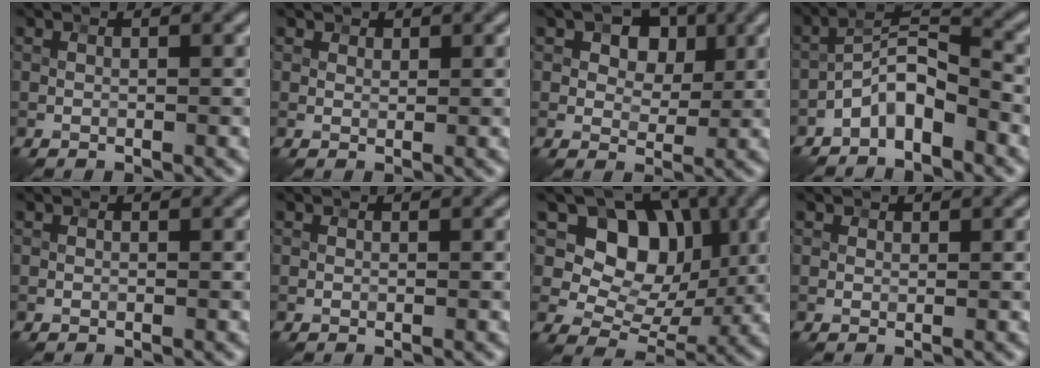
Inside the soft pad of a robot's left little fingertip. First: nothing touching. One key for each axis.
{"total": 1.1, "fx": 0.8, "fy": 0.7, "fz": 0.2, "tx": -0.004, "ty": -0.002, "tz": 0.008}
{"total": 4.6, "fx": 1.7, "fy": 3.1, "fz": 2.9, "tx": -0.039, "ty": 0.003, "tz": 0.015}
{"total": 4.9, "fx": -3.1, "fy": 1.7, "fz": 3.4, "tx": -0.058, "ty": 0.018, "tz": -0.064}
{"total": 0.0}
{"total": 0.0}
{"total": 8.5, "fx": 2.5, "fy": 6.5, "fz": 4.9, "tx": -0.061, "ty": -0.009, "tz": 0.025}
{"total": 0.6, "fx": 0.5, "fy": 0.4, "fz": 0.0, "tx": 0.002, "ty": 0.000, "tz": 0.006}